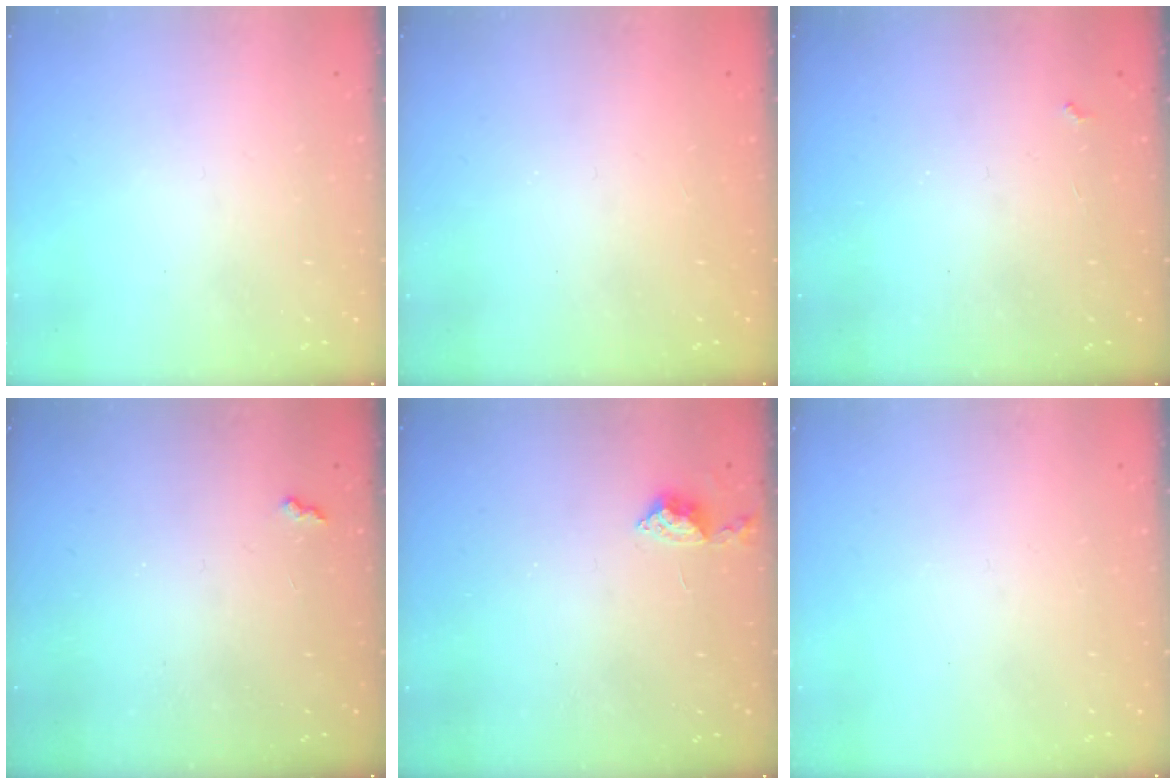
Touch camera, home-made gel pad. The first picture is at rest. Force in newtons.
{"total": 0.9, "press": 0.9, "slide": 0.1}
{"total": 2.6, "press": 2.6, "slide": 0.5}
{"total": 2.6, "press": 2.5, "slide": 0.5}
{"total": 6.1, "press": 6.0, "slide": 0.8}
{"total": 0.0}